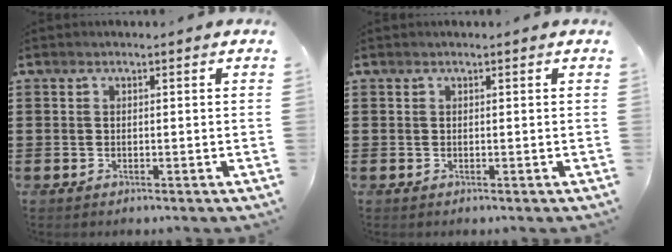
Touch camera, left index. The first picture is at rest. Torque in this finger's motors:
{"motor_torque": [0.01, -0.03, -0.01, 0.00]}